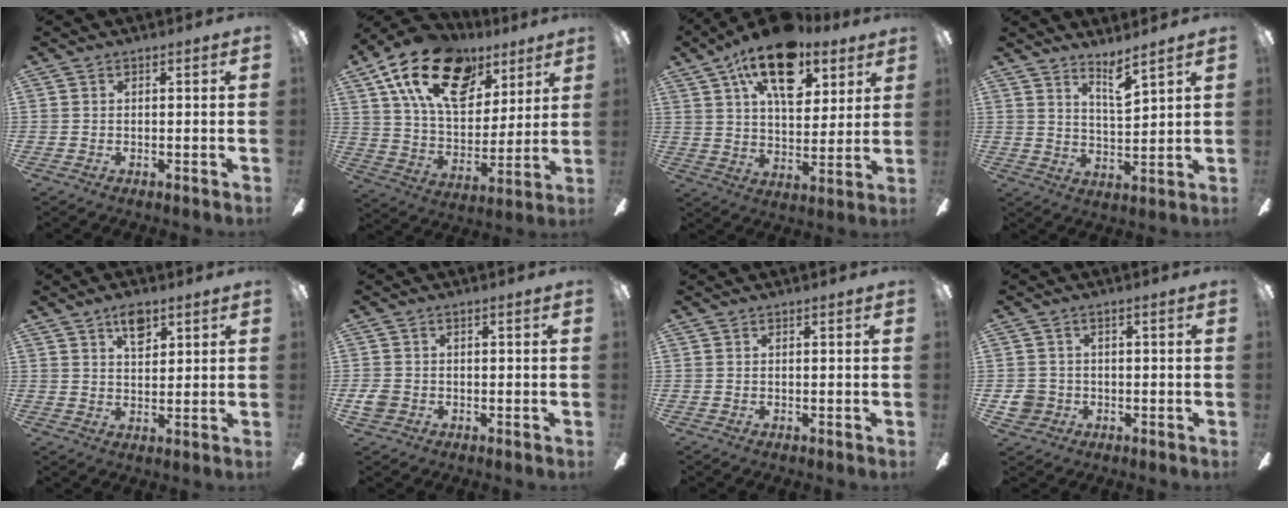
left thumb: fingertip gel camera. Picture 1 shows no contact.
{"total": 22.4, "force": [12.1, 12.9, 13.7], "torque": [-0.226, -0.047, 0.215]}
{"total": 17.5, "force": [10.7, 8.7, 10.8], "torque": [-0.169, -0.043, 0.182]}
{"total": 5.9, "force": [4.9, 0.6, 3.2], "torque": [-0.059, -0.034, 0.082]}
{"total": 5.7, "force": [3.6, 2.9, 3.3], "torque": [-0.042, -0.007, 0.058]}
{"total": 2.7, "force": [-0.8, 2.2, 1.3], "torque": [-0.028, 0.005, -0.016]}
{"total": 0.0}
{"total": 4.4, "force": [-1.0, 4.1, 1.2], "torque": [-0.022, 0.009, -0.017]}